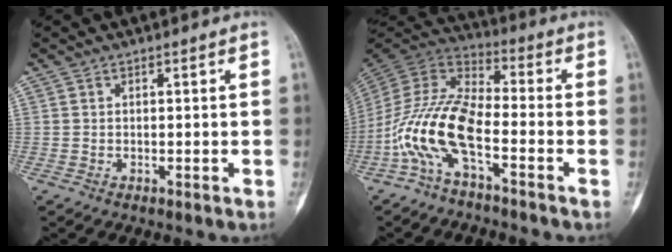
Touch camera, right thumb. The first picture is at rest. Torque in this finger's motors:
{"motor_torque": [2.11, 2.09, 1.40, -1.37, 0.24]}